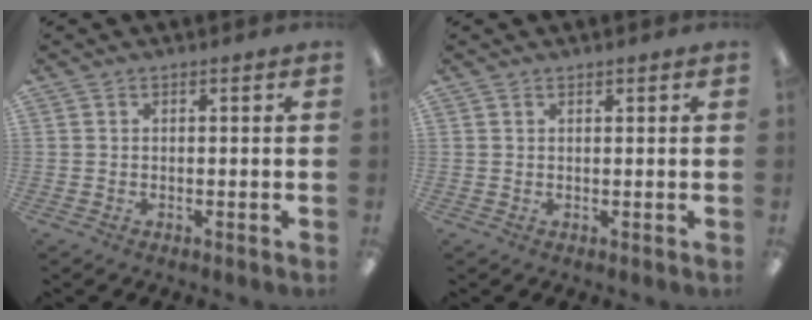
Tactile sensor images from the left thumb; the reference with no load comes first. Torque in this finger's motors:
{"motor_torque": [-0.12, -0.03, -0.50, 0.22, 0.00]}